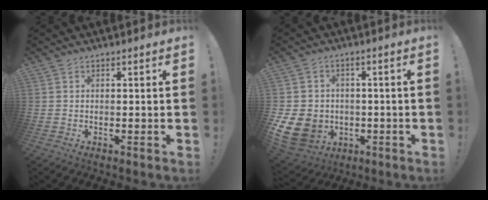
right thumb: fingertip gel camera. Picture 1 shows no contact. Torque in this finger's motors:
{"motor_torque": [2.76, 1.81, 0.31, -0.19, 0.29]}